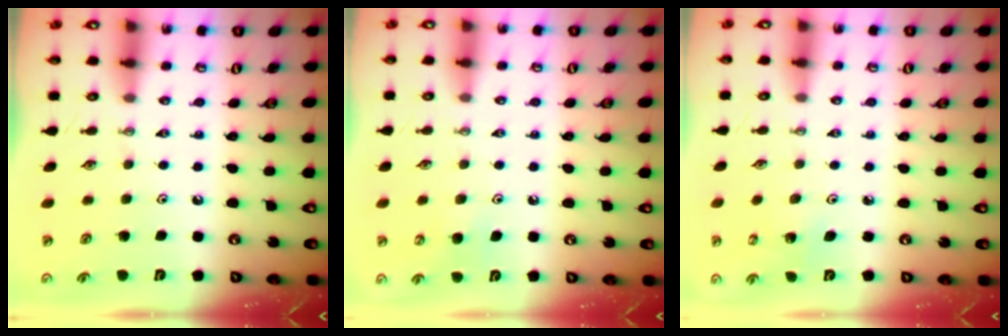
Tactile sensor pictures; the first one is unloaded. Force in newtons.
{"total": 6.2, "press": 6.2, "slide": 0.5}
{"total": 2.0, "press": 2.0, "slide": 0.2}